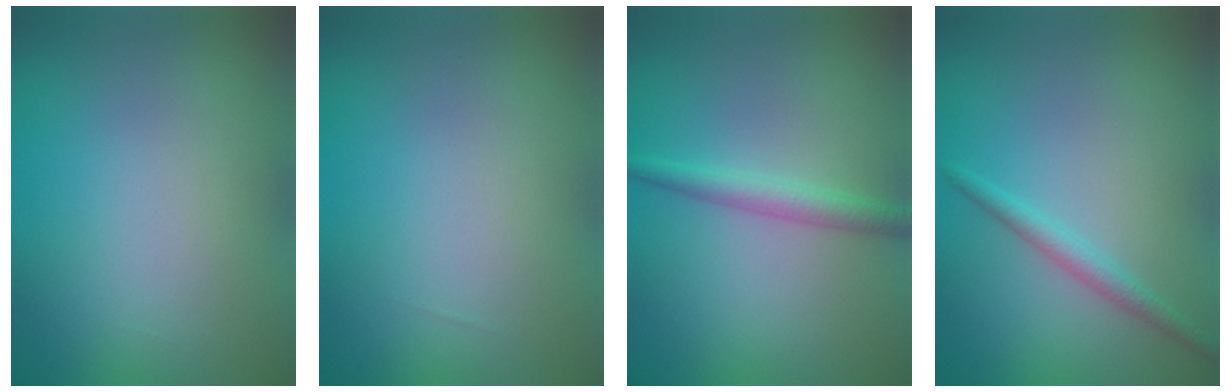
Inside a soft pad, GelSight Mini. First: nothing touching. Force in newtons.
{"total": 0.0}
{"total": 2.2, "press": 2.2, "slide": 0.1}
{"total": 1.8, "press": 1.8, "slide": 0.1}